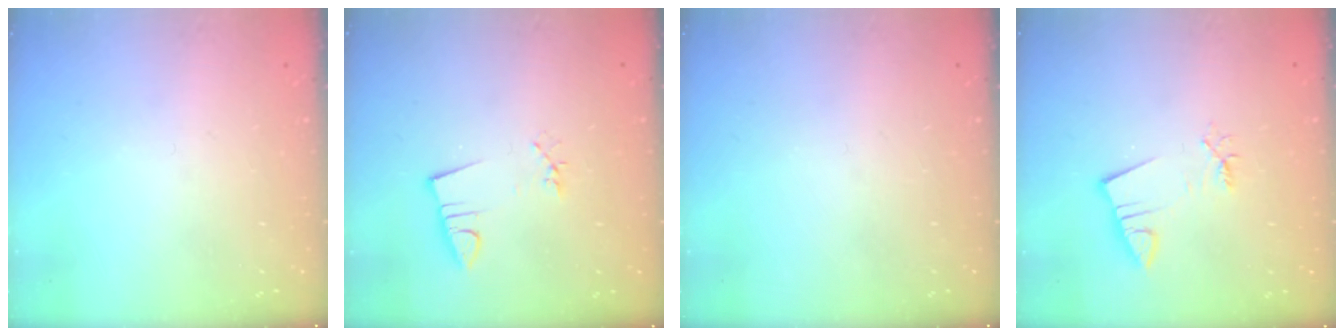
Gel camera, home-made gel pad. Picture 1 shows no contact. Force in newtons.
{"total": 2.9, "press": 1.6, "slide": 2.4}
{"total": 0.0}
{"total": 2.8, "press": 2.8, "slide": 0.4}